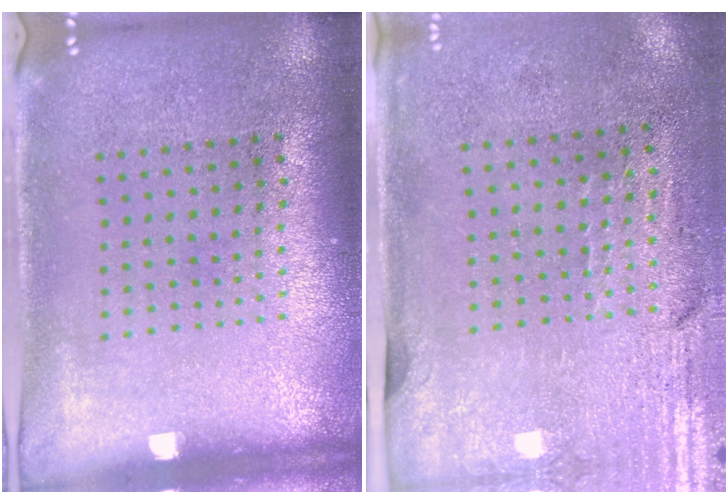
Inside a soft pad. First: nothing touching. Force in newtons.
{"total": 2.9, "press": 2.5, "slide": 1.5}